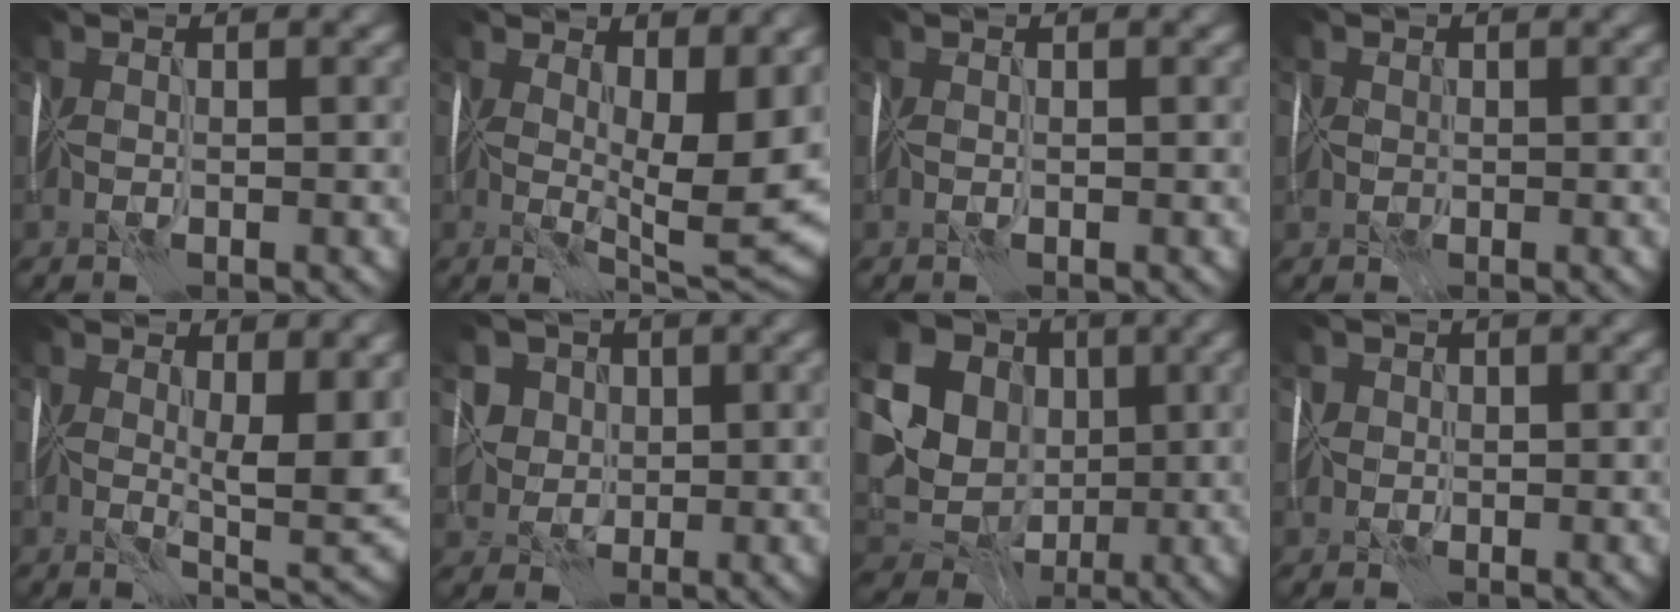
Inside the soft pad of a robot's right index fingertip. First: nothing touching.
{"total": 9.7, "force": [2.5, 3.9, 8.5], "torque": [-0.119, -0.013, 0.050]}
{"total": 0.0}
{"total": 1.2, "force": [0.1, 1.1, -0.4], "torque": [0.005, 0.006, 0.002]}
{"total": 6.3, "force": [1.6, 2.2, 5.6], "torque": [-0.087, -0.010, 0.030]}
{"total": 5.3, "force": [2.1, 4.6, 1.5], "torque": [-0.035, 0.002, 0.030]}
{"total": 16.3, "force": [2.5, 14.4, 7.3], "torque": [-0.199, 0.012, 0.035]}
{"total": 1.5, "force": [0.3, 1.4, -0.5], "torque": [0.012, 0.005, 0.001]}